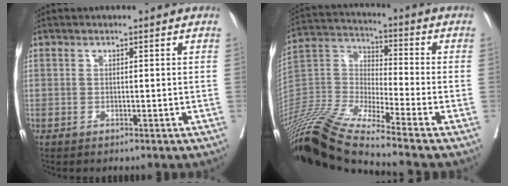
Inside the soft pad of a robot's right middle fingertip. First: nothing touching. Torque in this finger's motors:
{"motor_torque": [-0.65, -1.03, 0.35, 0.20]}